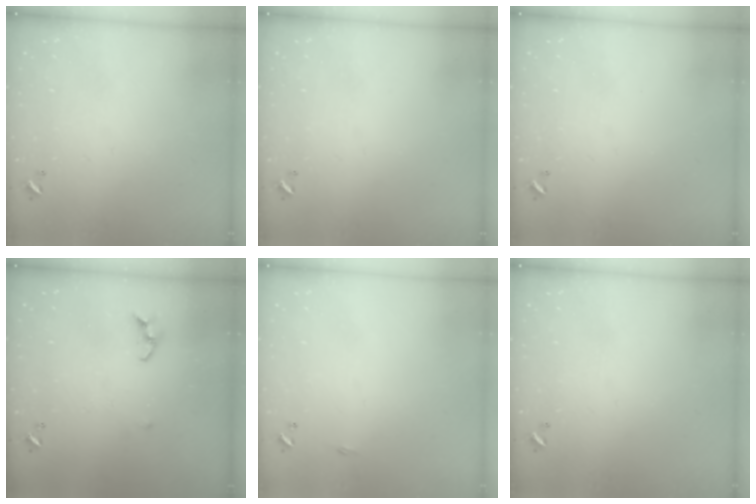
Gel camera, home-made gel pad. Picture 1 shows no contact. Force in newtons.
{"total": 0.0}
{"total": 0.0}
{"total": 5.8, "press": 5.8, "slide": 0.1}
{"total": 2.2, "press": 2.1, "slide": 0.4}
{"total": 0.0}